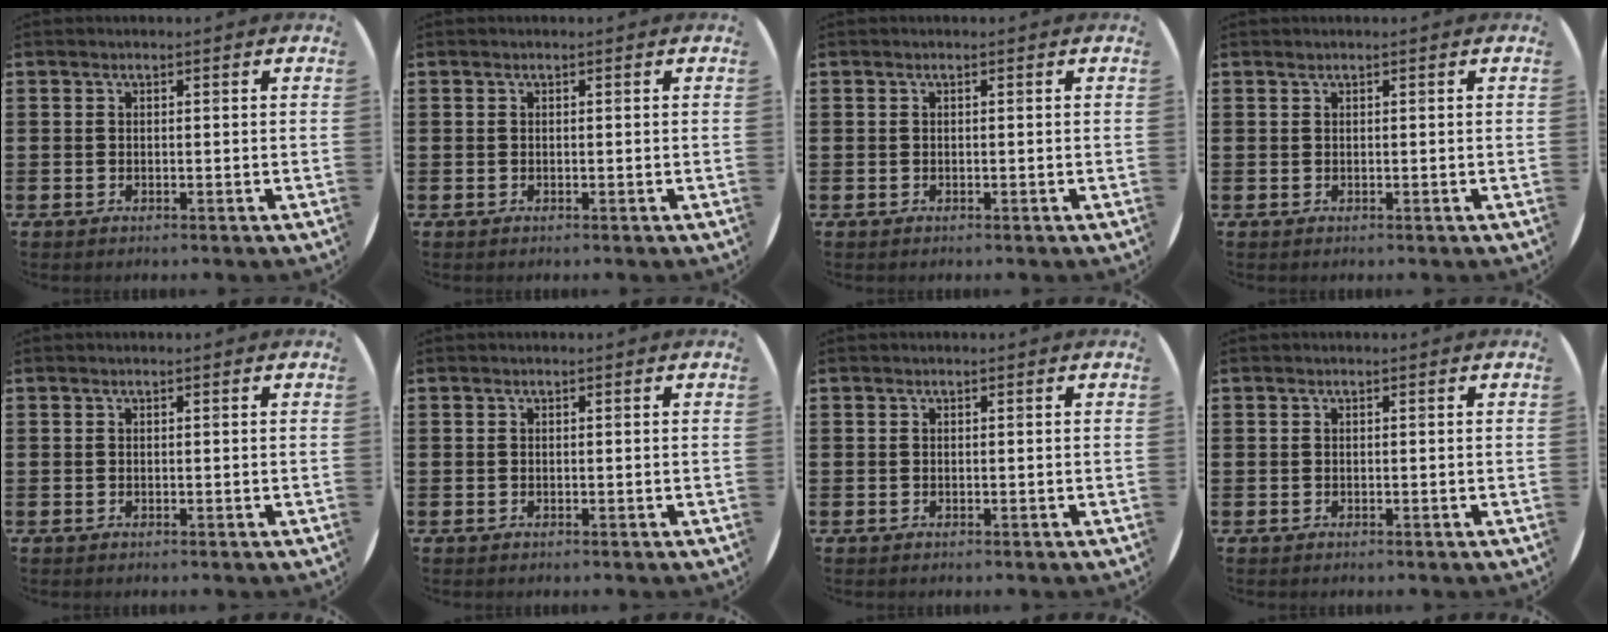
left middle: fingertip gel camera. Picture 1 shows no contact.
{"total": 0.0}
{"total": 0.0}
{"total": 0.0}
{"total": 0.0}
{"total": 0.0}
{"total": 0.0}
{"total": 0.0}